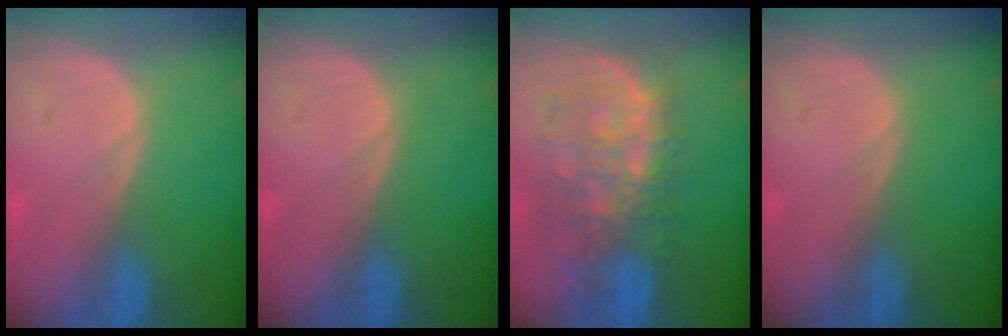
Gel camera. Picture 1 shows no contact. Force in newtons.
{"total": 0.0}
{"total": 10.0, "press": 9.1, "slide": 4.0}
{"total": 0.0}